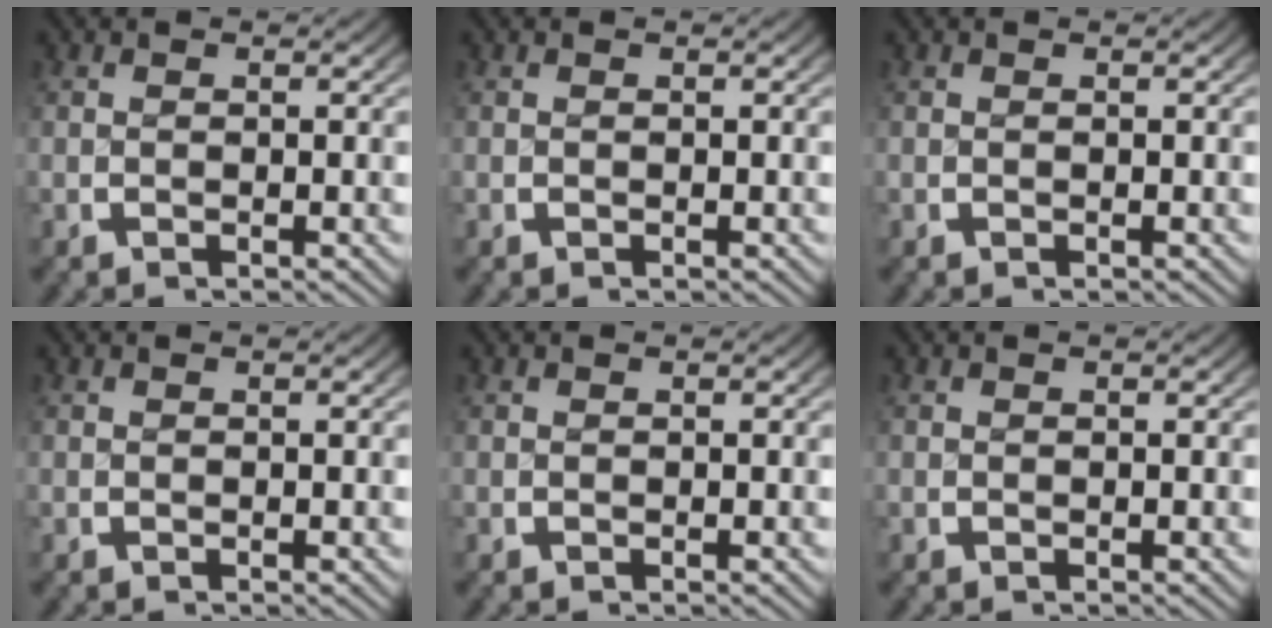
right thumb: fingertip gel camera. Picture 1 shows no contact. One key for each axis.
{"total": 0.0}
{"total": 0.0}
{"total": 0.0}
{"total": 0.0}
{"total": 0.0}